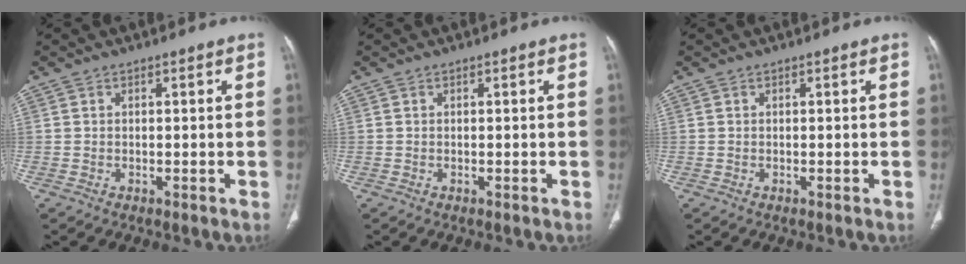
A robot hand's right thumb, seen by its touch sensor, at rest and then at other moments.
{"total": 0.0}
{"total": 0.0}